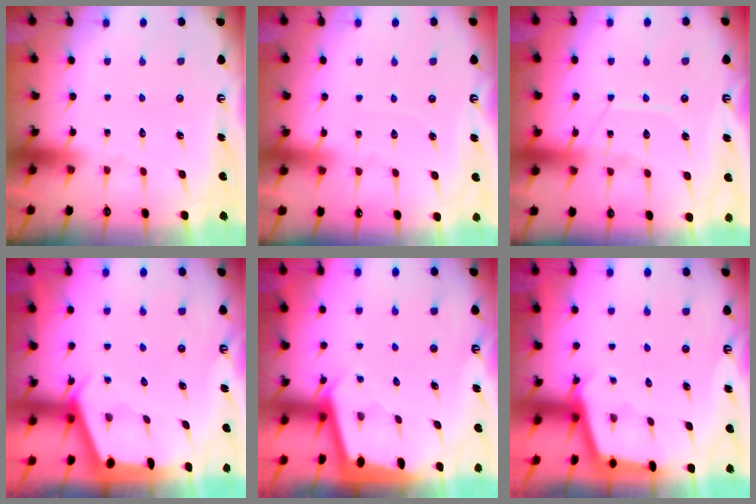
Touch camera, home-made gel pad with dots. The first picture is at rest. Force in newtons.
{"total": 3.0, "press": 2.9, "slide": 0.4}
{"total": 10.2, "press": 10.2, "slide": 0.9}
{"total": 2.2, "press": 2.2, "slide": 0.3}
{"total": 2.0, "press": 2.0, "slide": 0.1}
{"total": 2.5, "press": 2.5, "slide": 0.2}